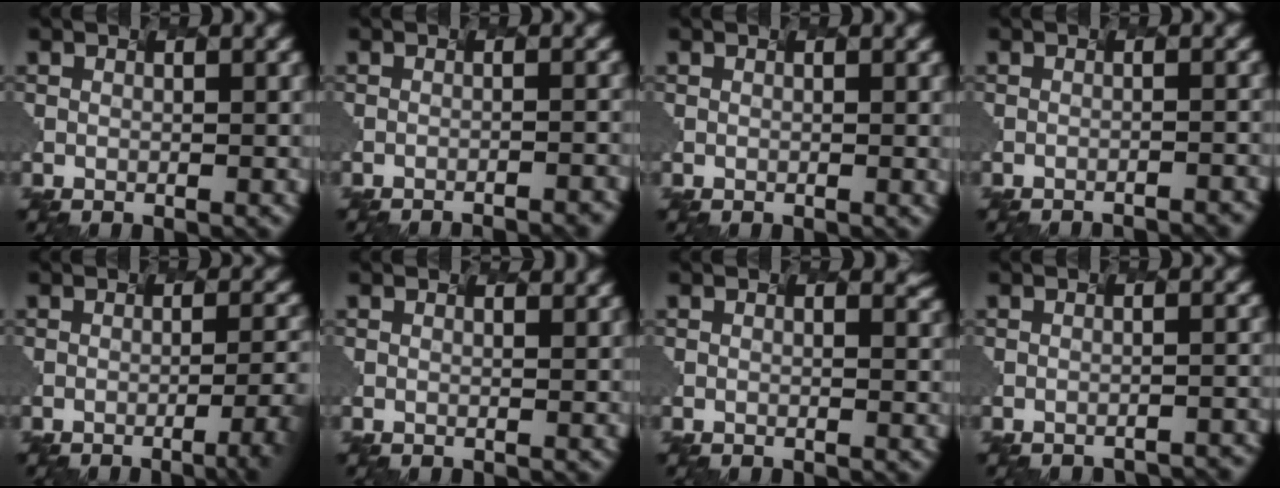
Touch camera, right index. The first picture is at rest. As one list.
[{"total": 3.5, "force": [-2.5, 1.2, 2.2], "torque": [0.016, 0.009, -0.013]}, {"total": 0.5, "force": [0.0, 0.1, 0.5], "torque": [-0.002, 0.000, 0.000]}, {"total": 3.1, "force": [-2.3, 1.0, 1.8], "torque": [0.017, 0.009, -0.014]}, {"total": 5.3, "force": [-1.3, 2.0, 4.8], "torque": [-0.033, 0.001, -0.007]}, {"total": 1.6, "force": [1.4, 0.6, 0.0], "torque": [0.008, 0.001, 0.004]}, {"total": 1.4, "force": [1.2, 0.7, 0.2], "torque": [0.009, -0.001, 0.009]}, {"total": 2.5, "force": [-2.0, 0.6, 1.2], "torque": [0.004, 0.006, -0.018]}]